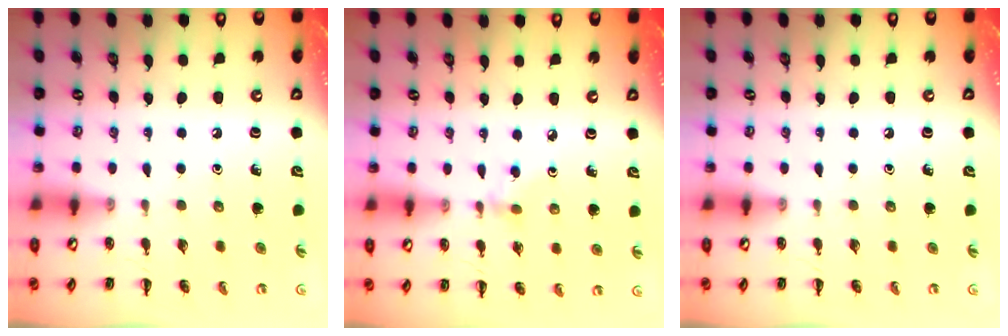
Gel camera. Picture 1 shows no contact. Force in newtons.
{"total": 2.6, "press": 2.4, "slide": 1.1}
{"total": 0.0}